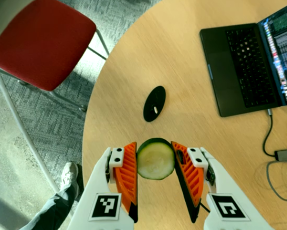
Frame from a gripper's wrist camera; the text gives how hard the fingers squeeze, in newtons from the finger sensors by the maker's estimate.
{"total": 9.6, "left": 9.7, "right": 9.5}